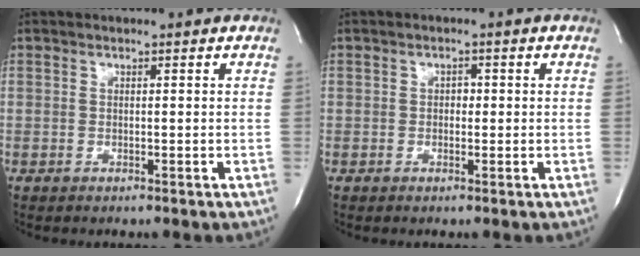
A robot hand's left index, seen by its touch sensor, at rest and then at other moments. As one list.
[{"total": 1.2, "force": [-0.1, 0.9, 0.9], "torque": [-0.007, 0.002, -0.004]}]